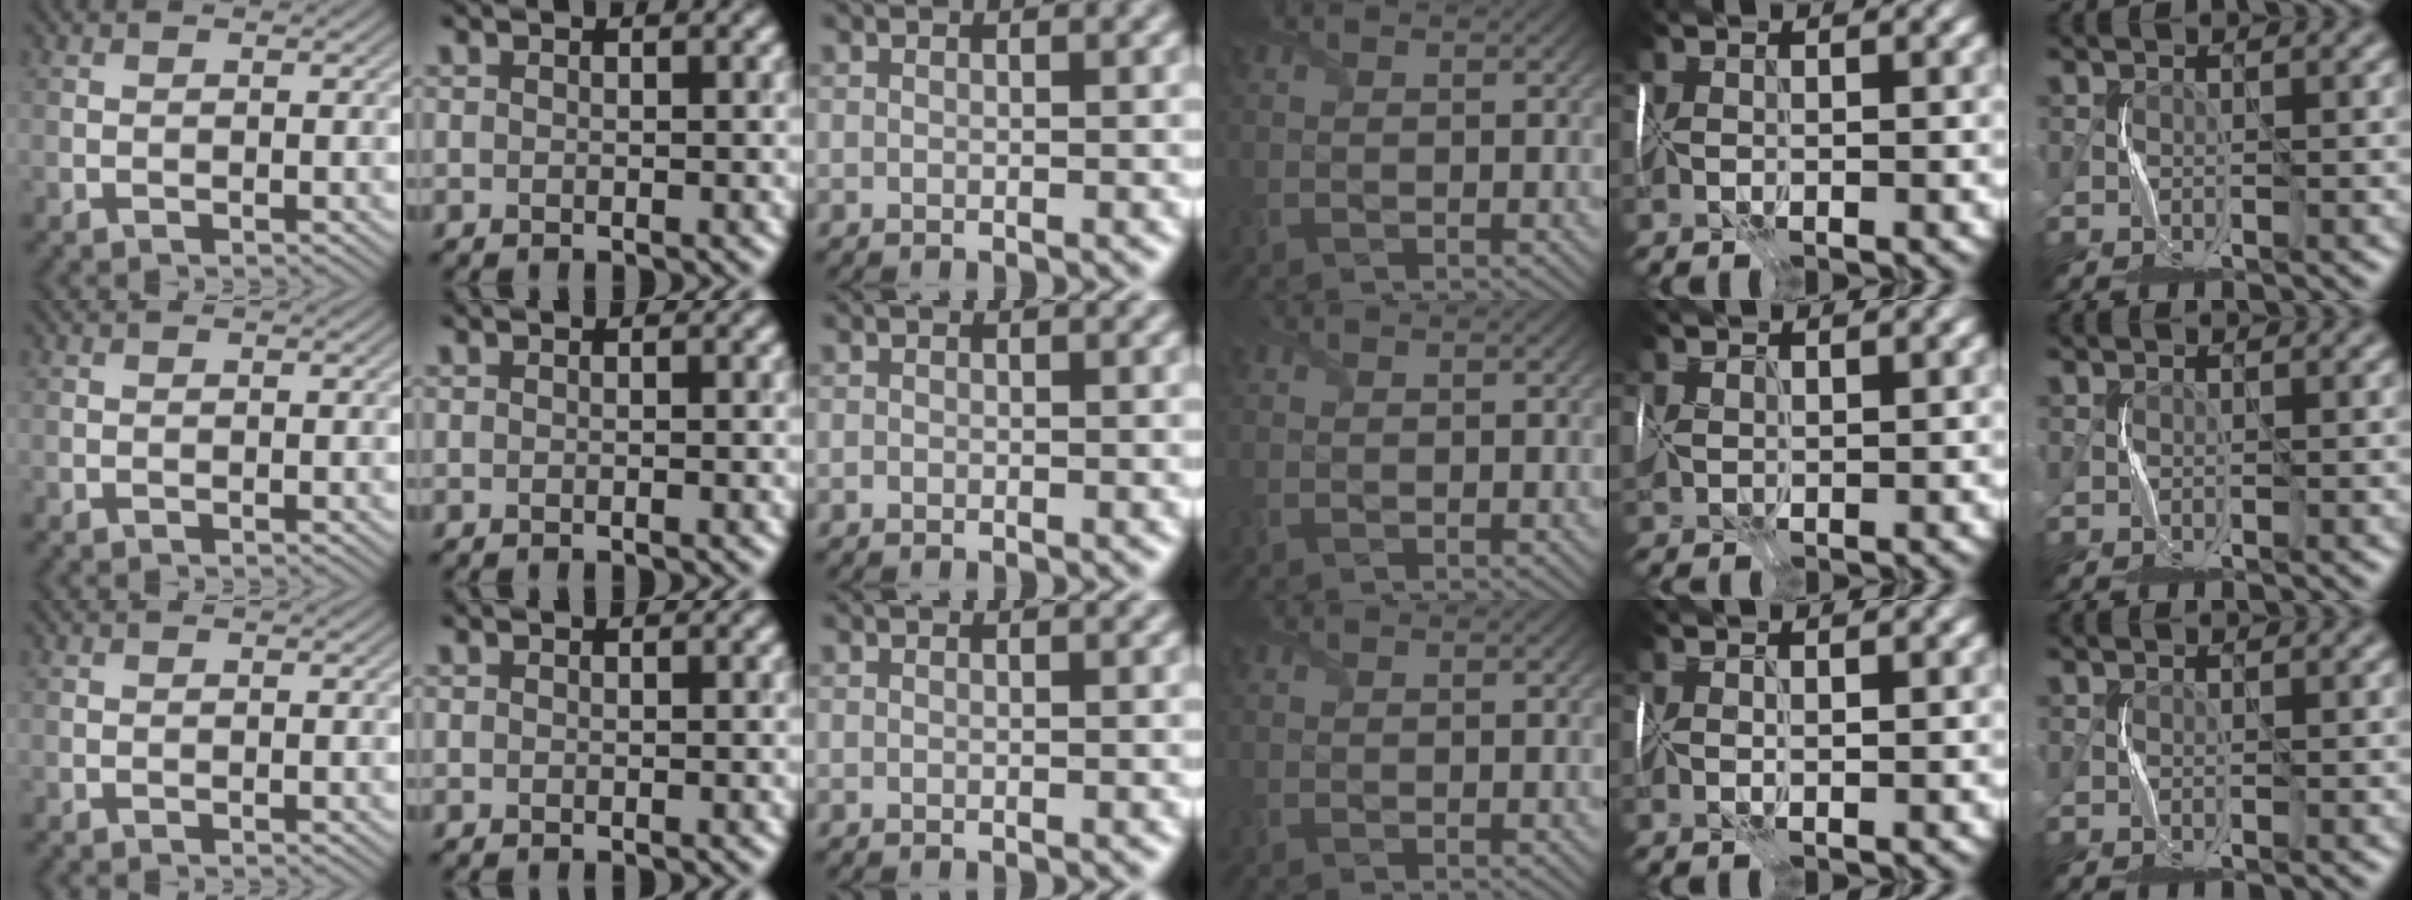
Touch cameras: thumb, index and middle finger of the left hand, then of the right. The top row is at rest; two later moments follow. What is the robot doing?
{"motion": "fold", "object": "tissue"}